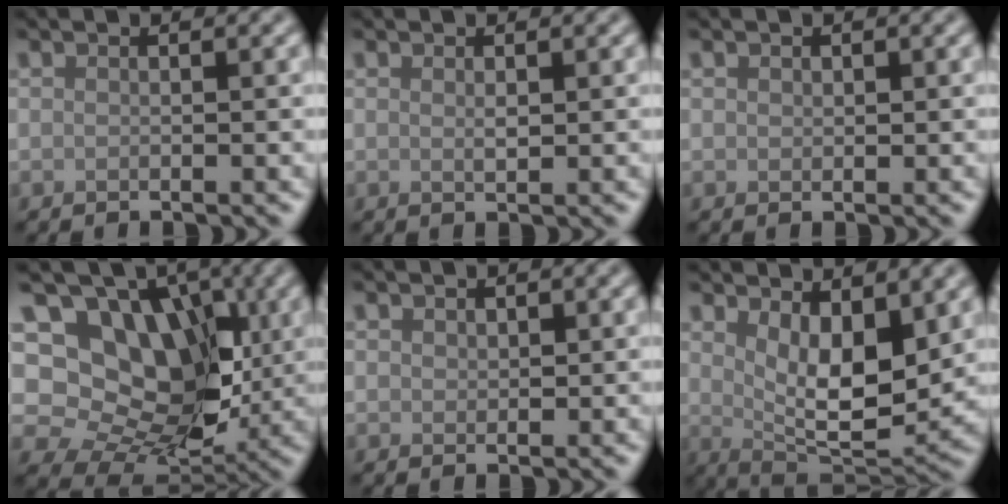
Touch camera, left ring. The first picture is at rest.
{"total": 0.6, "force": [0.3, 0.2, 0.5], "torque": [-0.010, -0.002, 0.006]}
{"total": 0.5, "force": [0.3, 0.4, 0.1], "torque": [0.002, -0.003, 0.006]}
{"total": 12.9, "force": [2.8, 10.1, 7.6], "torque": [-0.120, 0.034, 0.039]}
{"total": 0.9, "force": [0.5, 0.7, 0.2], "torque": [-0.002, -0.003, 0.010]}
{"total": 7.1, "force": [2.3, 3.2, 5.9], "torque": [-0.099, -0.020, 0.043]}